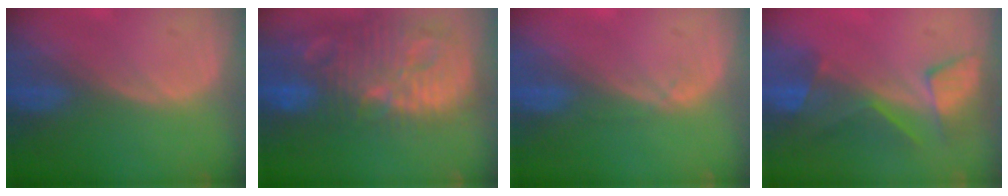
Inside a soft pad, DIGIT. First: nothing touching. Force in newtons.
{"total": 14.3, "press": 12.4, "slide": 7.2}
{"total": 0.9, "press": 0.8, "slide": 0.2}
{"total": 7.5, "press": 6.9, "slide": 3.0}